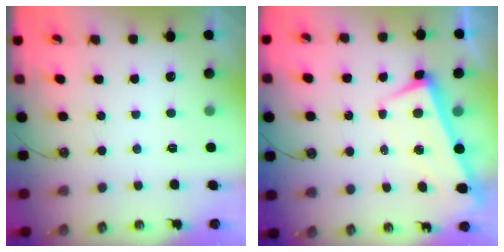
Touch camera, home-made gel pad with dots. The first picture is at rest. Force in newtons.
{"total": 1.6, "press": 0.6, "slide": 1.4}